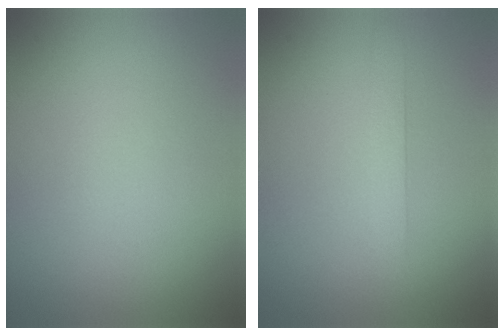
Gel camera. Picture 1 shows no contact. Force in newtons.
{"total": 1.6, "press": 1.6, "slide": 0.0}